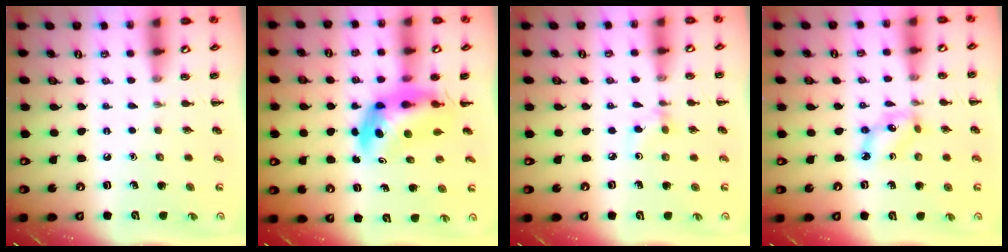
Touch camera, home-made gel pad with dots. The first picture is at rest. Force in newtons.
{"total": 6.0, "press": 5.7, "slide": 1.8}
{"total": 2.9, "press": 2.8, "slide": 0.8}
{"total": 5.2, "press": 5.0, "slide": 1.3}